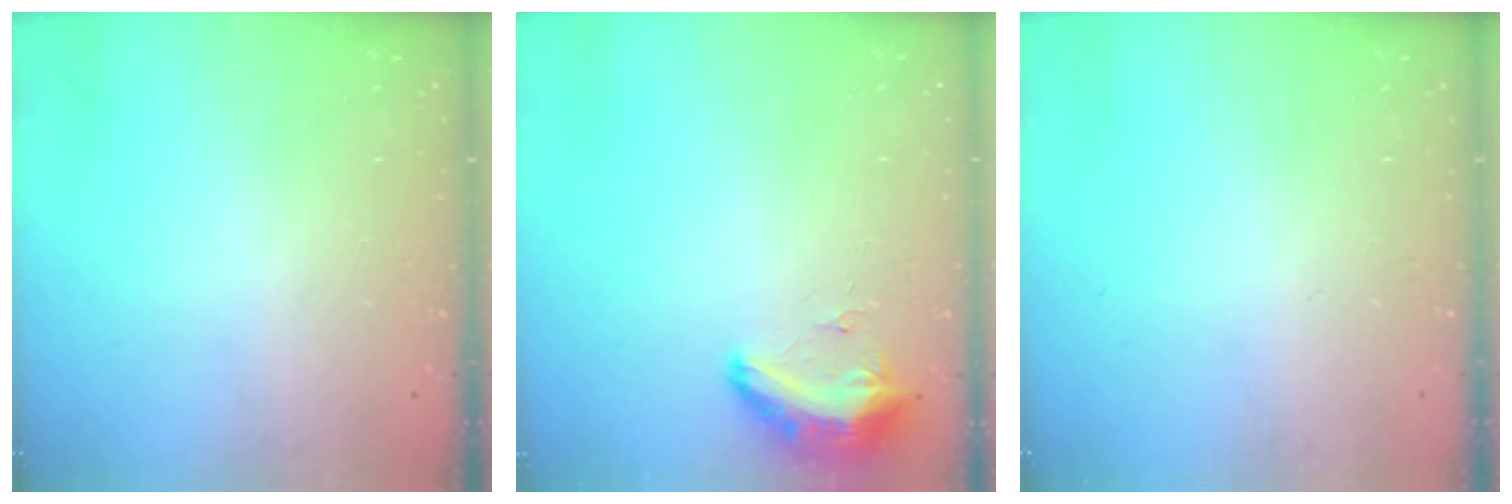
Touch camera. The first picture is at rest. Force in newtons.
{"total": 8.3, "press": 8.2, "slide": 1.2}
{"total": 0.0}